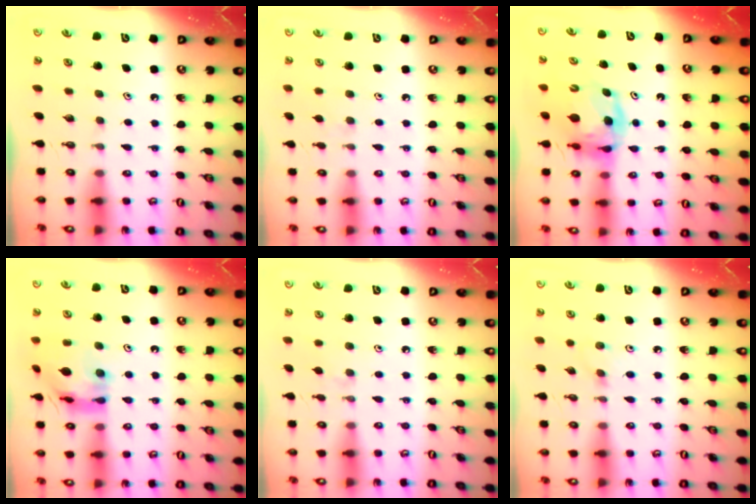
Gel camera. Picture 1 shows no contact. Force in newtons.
{"total": 3.1, "press": 3.1, "slide": 0.6}
{"total": 8.1, "press": 8.1, "slide": 1.0}
{"total": 11.0, "press": 11.0, "slide": 1.2}
{"total": 2.4, "press": 2.3, "slide": 0.5}
{"total": 3.7, "press": 3.7, "slide": 0.5}